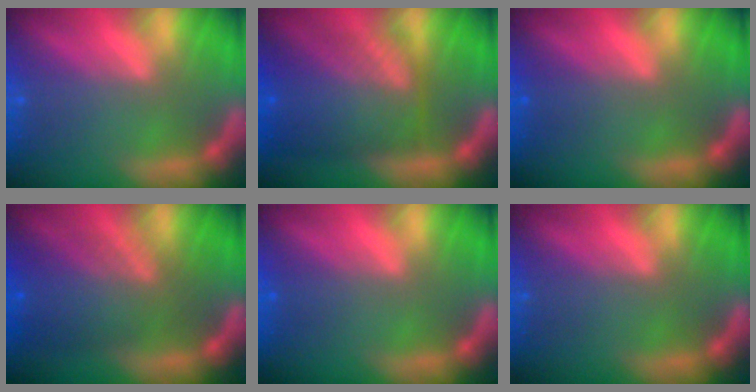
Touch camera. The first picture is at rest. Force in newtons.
{"total": 9.1}
{"total": 1.0}
{"total": 7.1}
{"total": 1.0}
{"total": 0.0}